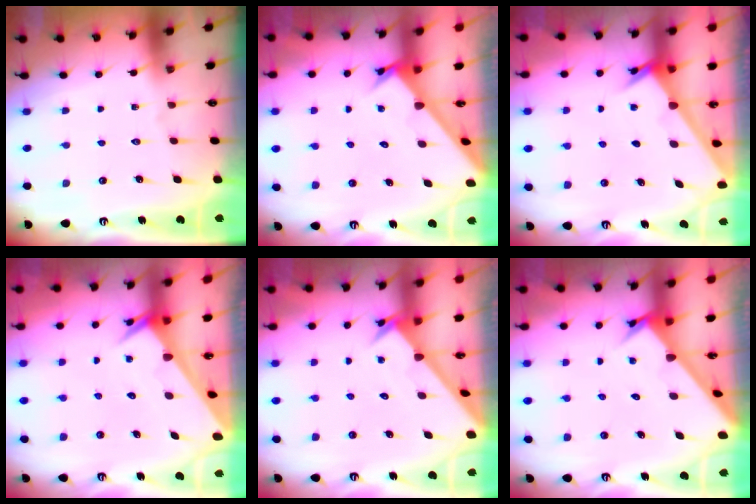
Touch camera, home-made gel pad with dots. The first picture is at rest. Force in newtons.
{"total": 2.7, "press": 2.7, "slide": 0.2}
{"total": 2.4, "press": 2.4, "slide": 0.2}
{"total": 2.8, "press": 2.8, "slide": 0.0}
{"total": 2.4, "press": 2.4, "slide": 0.2}
{"total": 2.7, "press": 2.7, "slide": 0.2}